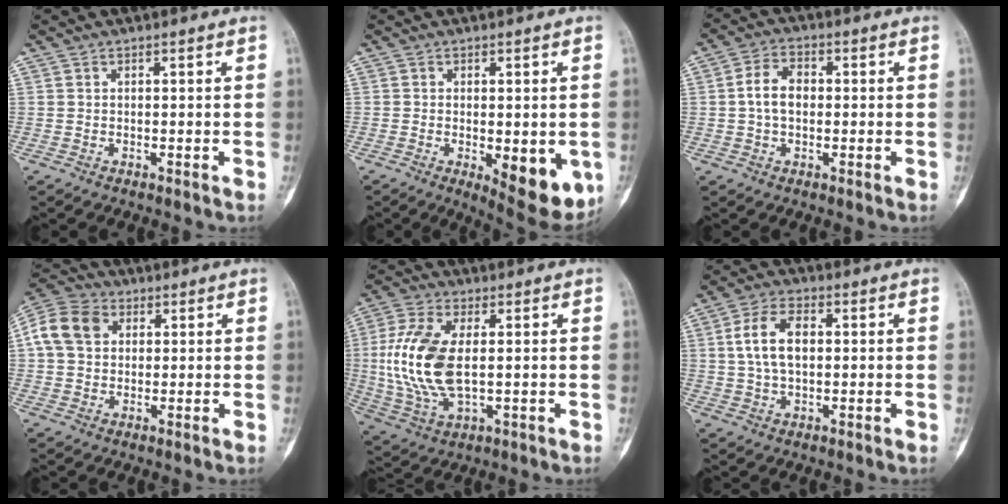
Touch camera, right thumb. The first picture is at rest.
{"total": 11.2, "force": [-3.1, 4.4, 9.9], "torque": [-0.113, -0.017, -0.031]}
{"total": 6.1, "force": [0.1, 4.2, 4.4], "torque": [-0.073, 0.016, -0.005]}
{"total": 10.5, "force": [2.6, 8.2, 6.1], "torque": [-0.114, 0.019, 0.041]}
{"total": 15.2, "force": [0.8, 7.9, 12.9], "torque": [-0.277, -0.005, 0.020]}
{"total": 8.7, "force": [1.3, 5.1, 7.0], "torque": [-0.124, 0.012, 0.024]}